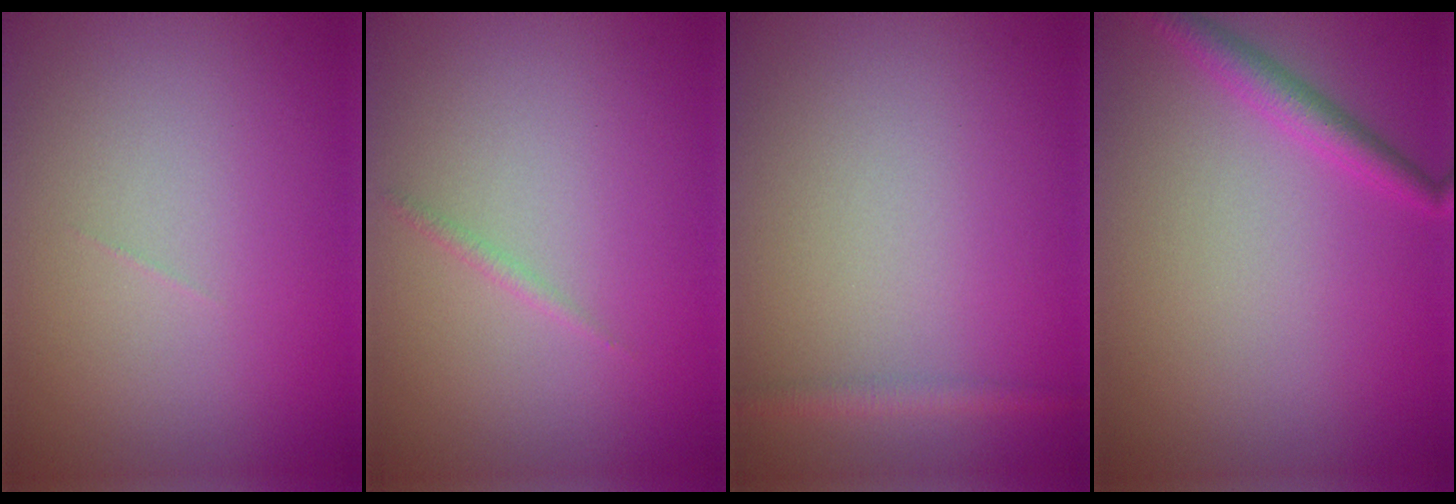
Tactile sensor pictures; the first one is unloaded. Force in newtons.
{"total": 0.6, "press": 0.6, "slide": 0.0}
{"total": 1.3, "press": 1.3, "slide": 0.1}
{"total": 2.2, "press": 2.2, "slide": 0.1}